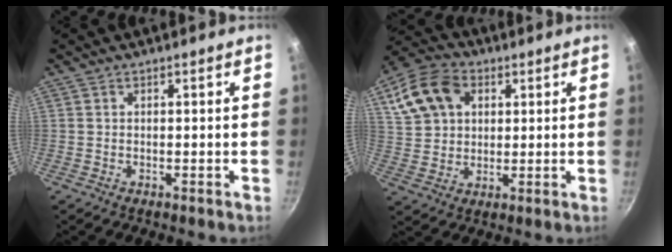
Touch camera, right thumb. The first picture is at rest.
{"total": 13.1, "force": [4.7, 9.8, 7.4], "torque": [-0.129, 0.010, 0.082]}